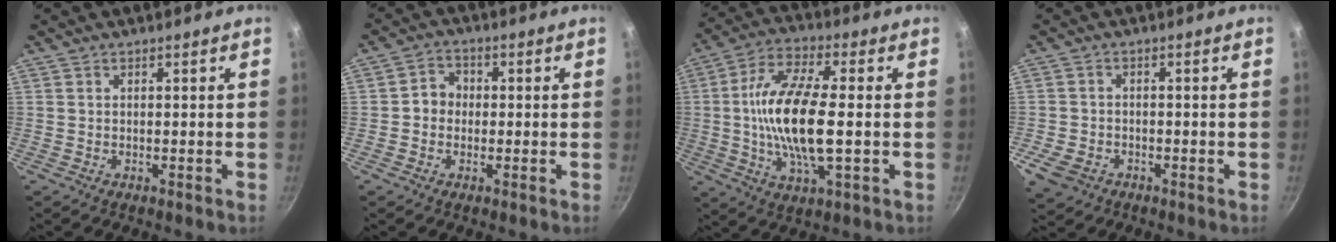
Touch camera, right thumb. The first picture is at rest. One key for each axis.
{"total": 4.3, "fx": -0.3, "fy": 3.9, "fz": 1.9, "tx": -0.004, "ty": 0.012, "tz": -0.015}
{"total": 16.4, "fx": -0.5, "fy": 5.9, "fz": 15.3, "tx": -0.300, "ty": 0.014, "tz": -0.019}
{"total": 6.6, "fx": -2.8, "fy": 4.8, "fz": 3.4, "tx": -0.075, "ty": 0.011, "tz": -0.054}